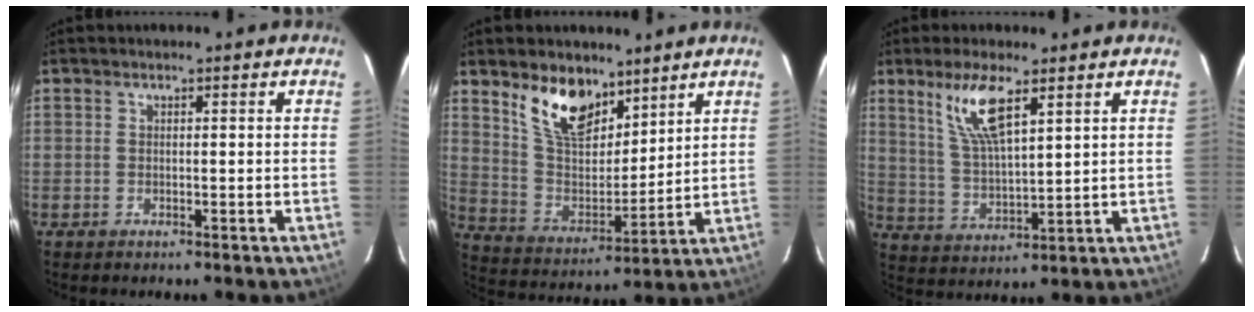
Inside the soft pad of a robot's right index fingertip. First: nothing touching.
{"total": 13.2, "force": [8.9, 6.5, 7.2], "torque": [-0.141, 0.002, 0.173]}
{"total": 9.6, "force": [5.5, 2.3, 7.6], "torque": [-0.148, -0.002, 0.117]}